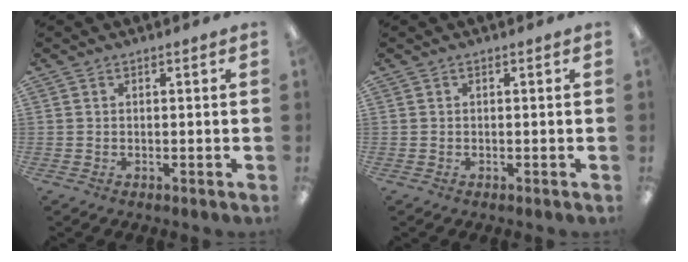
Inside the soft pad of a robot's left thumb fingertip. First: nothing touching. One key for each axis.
{"total": 0.0}